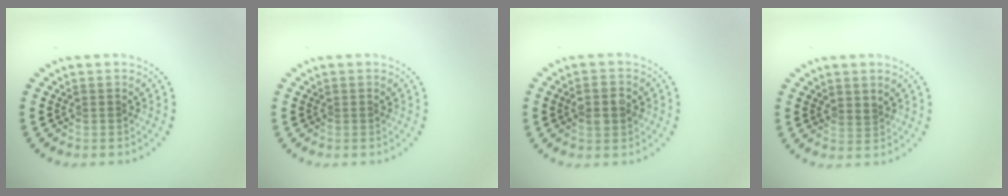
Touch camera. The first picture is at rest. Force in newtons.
{"total": 0.0}
{"total": 2.1, "press": 2.1, "slide": 0.2}
{"total": 0.5, "press": 0.3, "slide": 0.4}